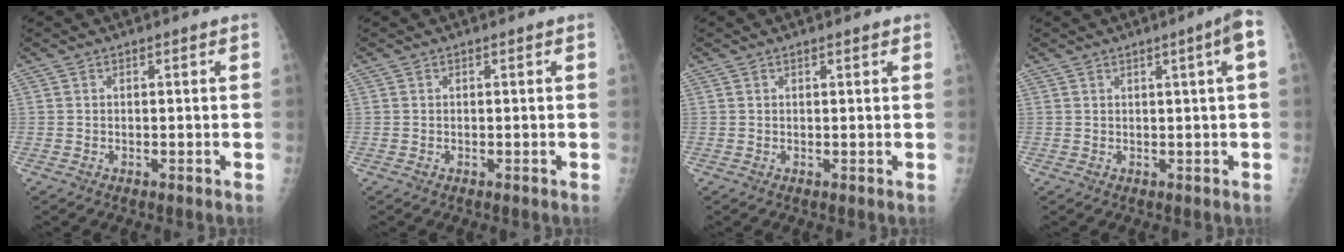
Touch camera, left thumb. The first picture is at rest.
{"total": 0.0}
{"total": 1.3, "force": [0.8, 0.4, 0.9], "torque": [-0.011, -0.002, 0.010]}
{"total": 4.1, "force": [1.0, -0.1, 4.0], "torque": [-0.056, 0.002, 0.014]}